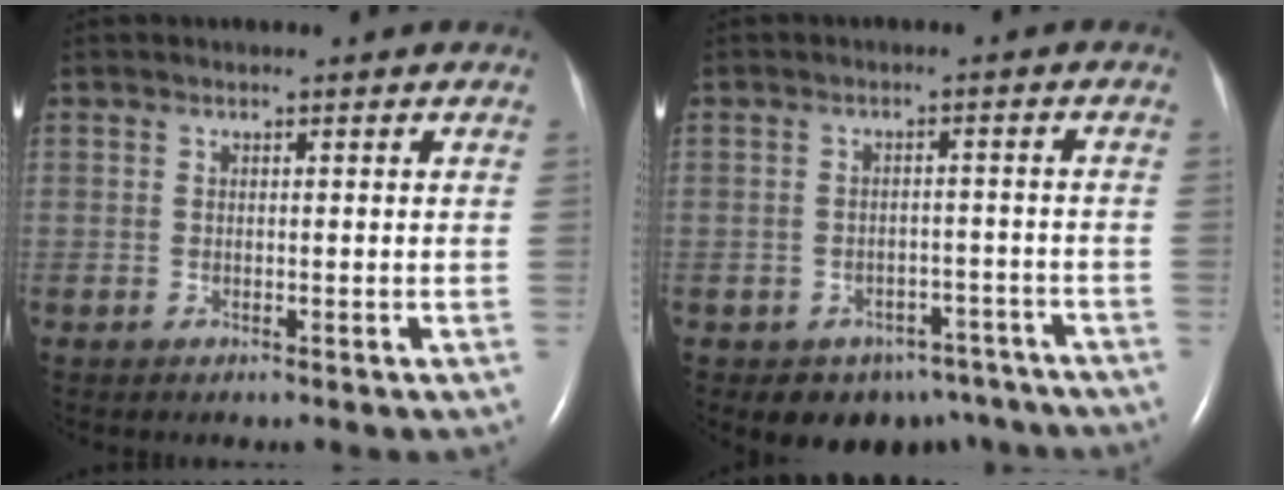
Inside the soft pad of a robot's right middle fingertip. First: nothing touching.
{"total": 8.5, "force": [-6.3, 5.5, 1.5], "torque": [-0.007, 0.019, -0.072]}